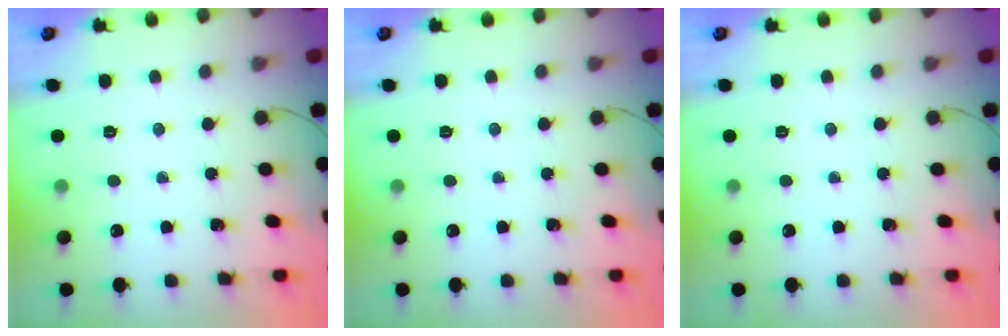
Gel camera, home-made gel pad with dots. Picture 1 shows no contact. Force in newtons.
{"total": 0.0}
{"total": 0.0}